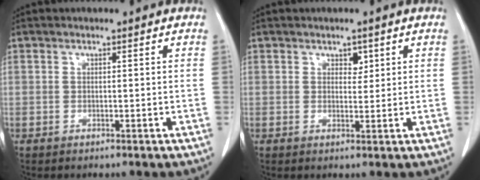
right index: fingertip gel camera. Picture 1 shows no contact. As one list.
[{"total": 1.7, "force": [0.9, 1.1, 0.9], "torque": [-0.009, -0.003, 0.014]}]